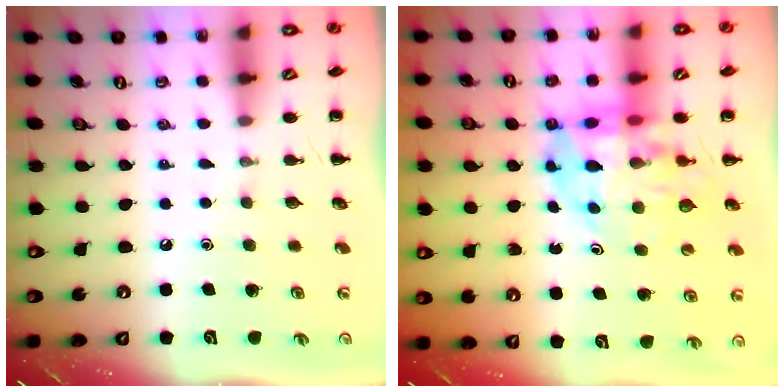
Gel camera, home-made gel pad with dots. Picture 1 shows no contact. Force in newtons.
{"total": 11.2, "press": 10.8, "slide": 3.2}